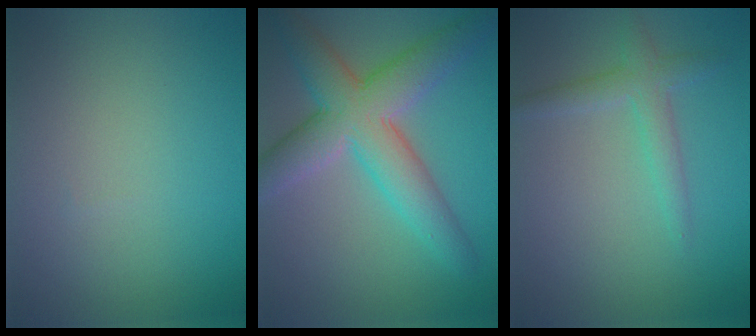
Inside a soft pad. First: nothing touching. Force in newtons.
{"total": 7.6, "press": 7.6, "slide": 0.4}
{"total": 2.3, "press": 2.3, "slide": 0.1}